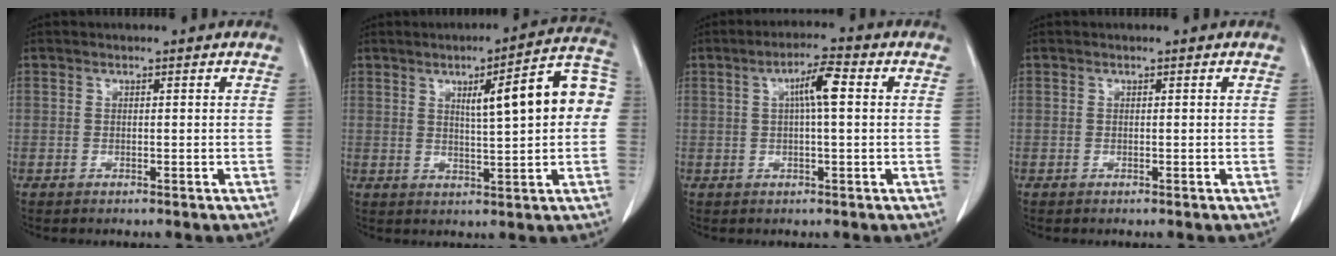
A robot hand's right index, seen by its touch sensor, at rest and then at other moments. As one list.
[{"total": 12.1, "force": [2.2, 1.5, 11.8], "torque": [-0.156, 0.030, 0.027]}, {"total": 5.2, "force": [1.1, 0.4, 5.1], "torque": [-0.090, 0.011, 0.016]}, {"total": 0.0}]